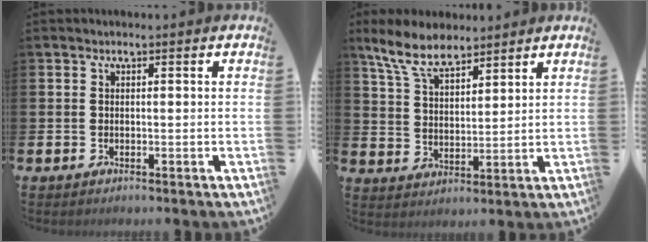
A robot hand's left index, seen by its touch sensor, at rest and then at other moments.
{"total": 7.7, "force": [6.6, 2.5, 3.1], "torque": [-0.089, -0.014, 0.122]}